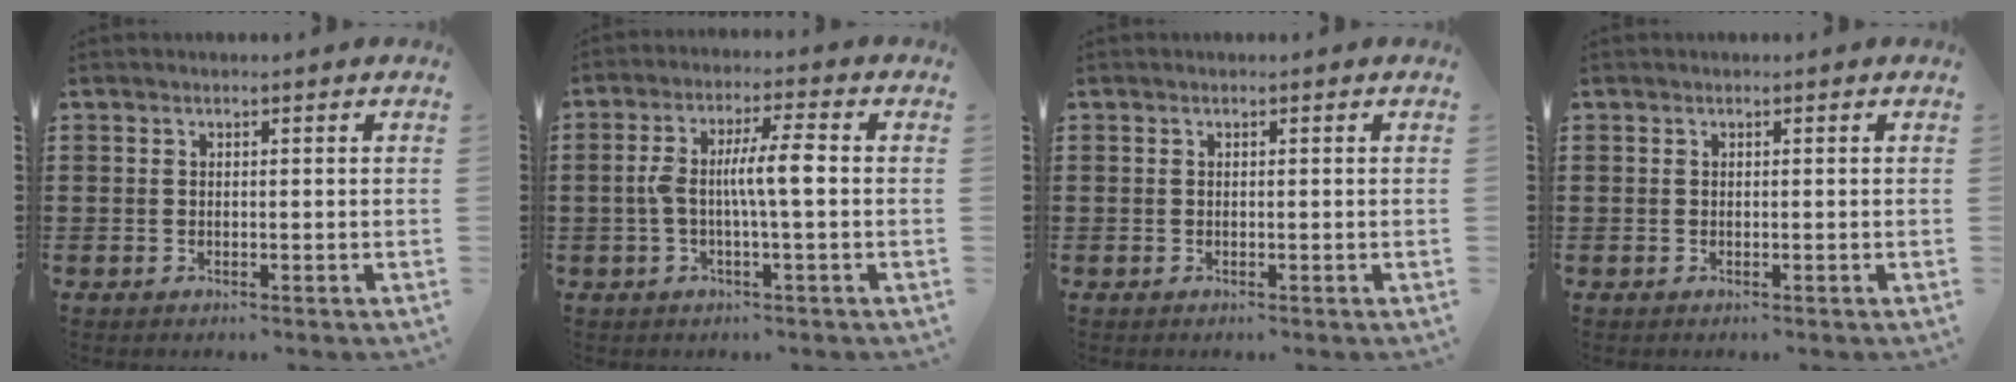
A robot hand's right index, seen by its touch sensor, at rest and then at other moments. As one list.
[{"total": 6.4, "force": [-0.3, 1.0, 6.3], "torque": [-0.124, 0.000, -0.013]}, {"total": 0.0}, {"total": 0.0}]